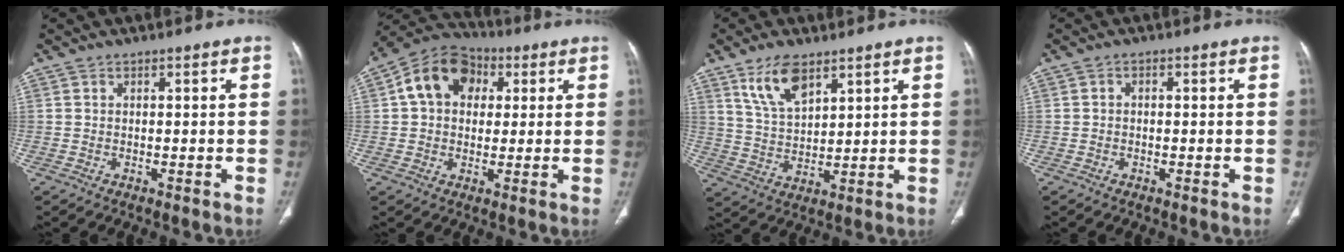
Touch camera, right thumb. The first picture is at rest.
{"total": 12.4, "force": [3.1, 9.4, 7.4], "torque": [-0.106, 0.019, 0.039]}
{"total": 8.9, "force": [5.6, 4.0, 5.7], "torque": [-0.098, -0.028, 0.115]}
{"total": 0.6, "force": [-0.1, 0.5, 0.4], "torque": [-0.003, 0.002, -0.007]}